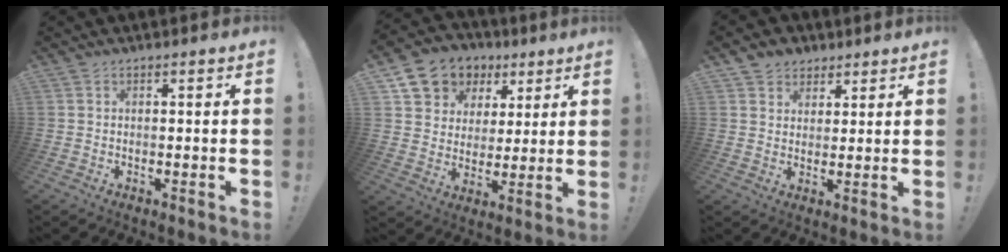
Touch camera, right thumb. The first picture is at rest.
{"total": 11.2, "force": [5.7, 9.1, 3.1], "torque": [-0.050, -0.036, 0.120]}
{"total": 5.1, "force": [2.9, 4.1, 0.4], "torque": [-0.001, -0.016, 0.057]}